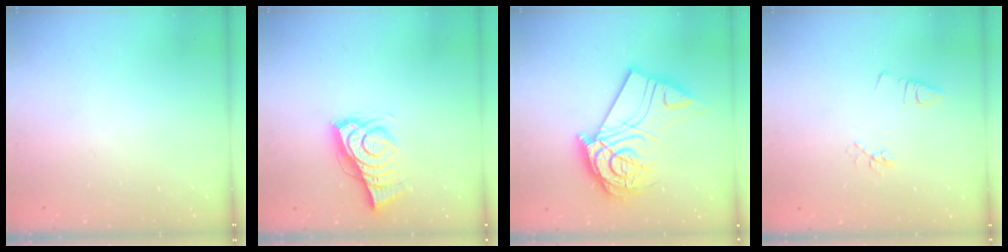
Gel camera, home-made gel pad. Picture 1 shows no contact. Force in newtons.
{"total": 8.8, "press": 8.6, "slide": 1.8}
{"total": 17.5, "press": 17.4, "slide": 2.2}
{"total": 3.7, "press": 3.3, "slide": 1.7}